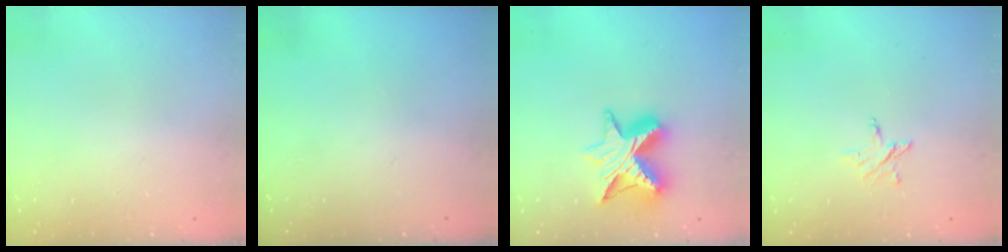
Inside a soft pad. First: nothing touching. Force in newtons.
{"total": 0.0}
{"total": 11.2, "press": 11.2, "slide": 0.7}
{"total": 3.6, "press": 3.6, "slide": 0.4}